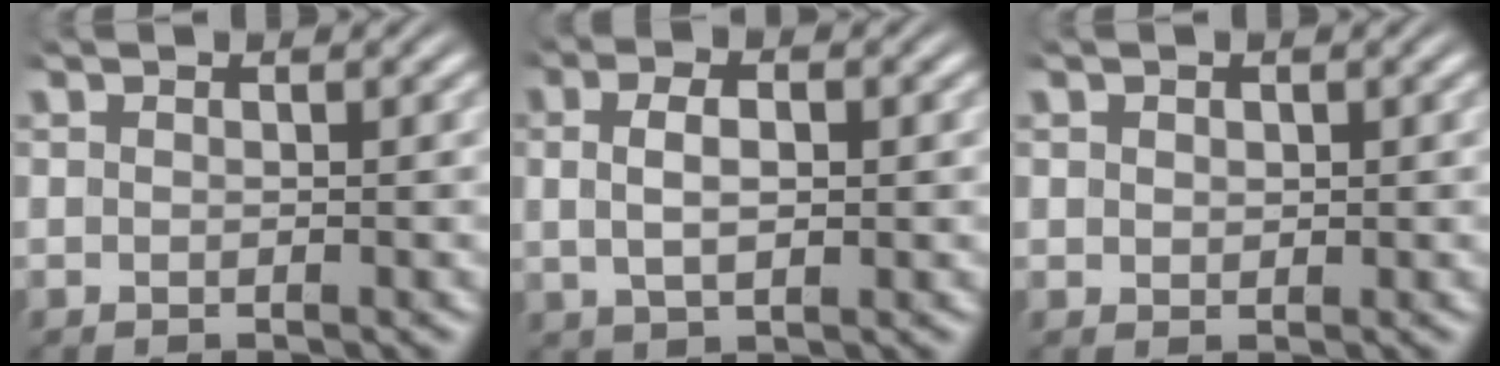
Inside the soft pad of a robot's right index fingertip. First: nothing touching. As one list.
[{"total": 3.5, "force": [0.4, 1.9, 2.9], "torque": [-0.053, -0.001, 0.012]}, {"total": 0.6, "force": [0.4, 0.4, 0.3], "torque": [-0.008, -0.007, 0.016]}]